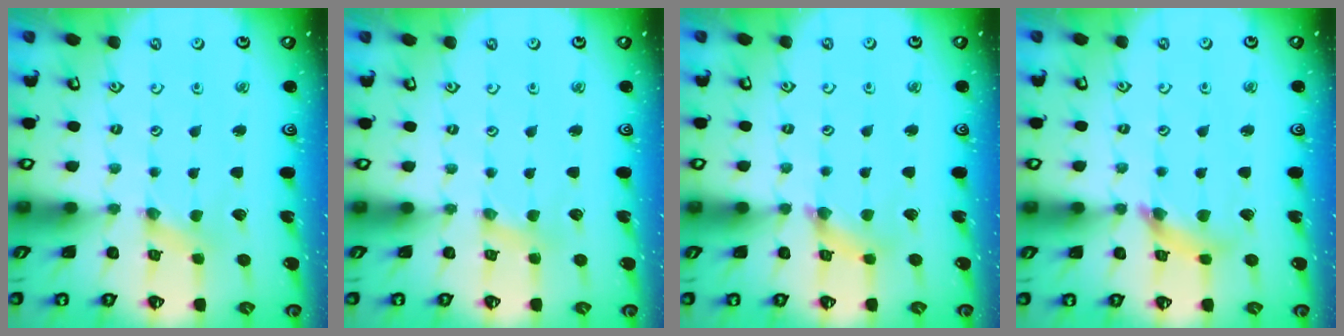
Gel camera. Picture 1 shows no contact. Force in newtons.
{"total": 1.2, "press": 1.2, "slide": 0.3}
{"total": 2.9, "press": 2.9, "slide": 0.4}
{"total": 6.9, "press": 6.8, "slide": 0.8}